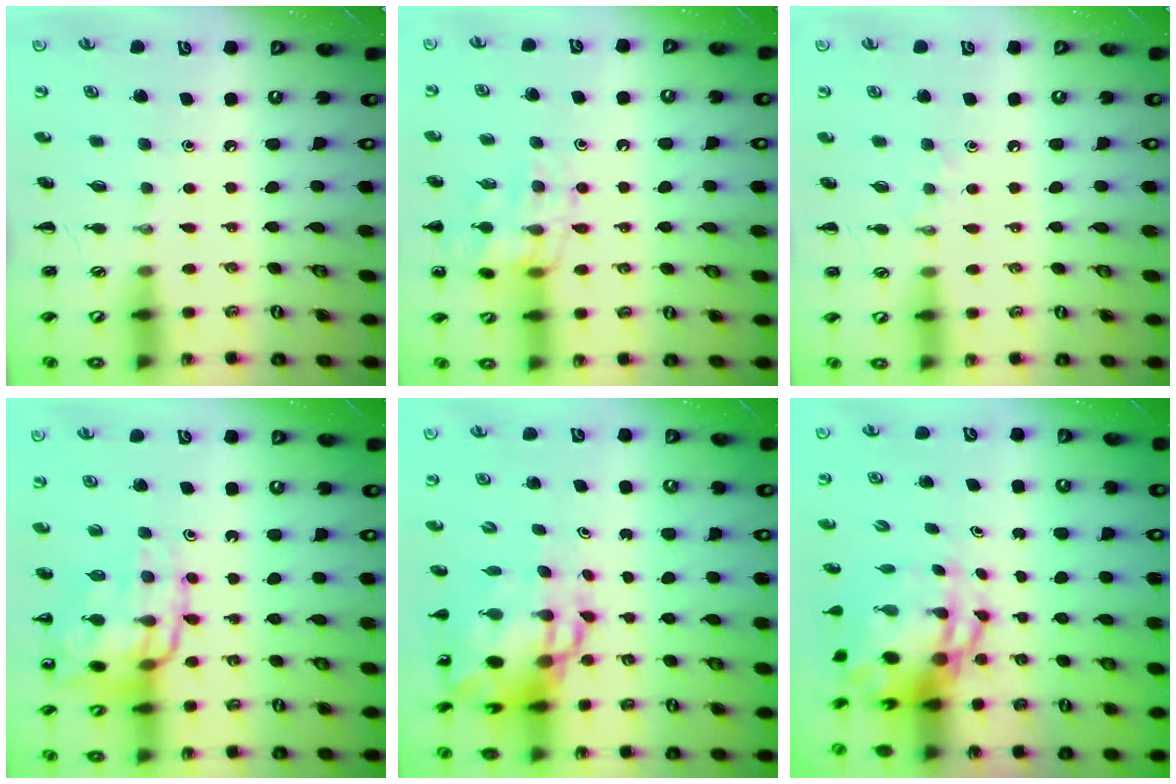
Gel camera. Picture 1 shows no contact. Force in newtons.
{"total": 14.6, "press": 14.5, "slide": 2.1}
{"total": 3.5, "press": 3.4, "slide": 0.9}
{"total": 15.0, "press": 14.8, "slide": 2.2}
{"total": 9.4, "press": 9.1, "slide": 2.4}
{"total": 7.2, "press": 7.0, "slide": 1.9}